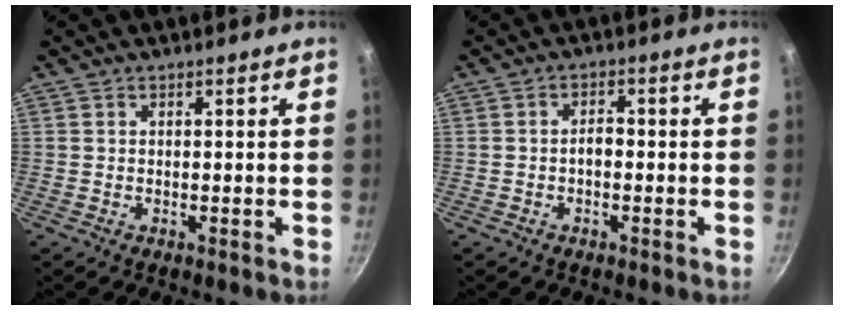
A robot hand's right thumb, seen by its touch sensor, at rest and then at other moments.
{"total": 2.2, "force": [-0.6, 1.3, 1.7], "torque": [-0.020, 0.012, -0.012]}